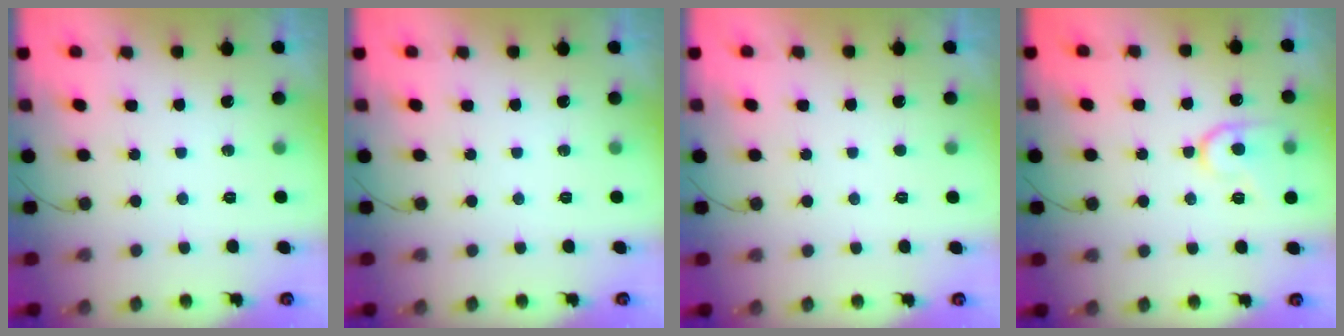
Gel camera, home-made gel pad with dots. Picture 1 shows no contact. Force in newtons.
{"total": 0.0}
{"total": 1.6, "press": 1.6, "slide": 0.2}
{"total": 12.0, "press": 12.0, "slide": 1.1}